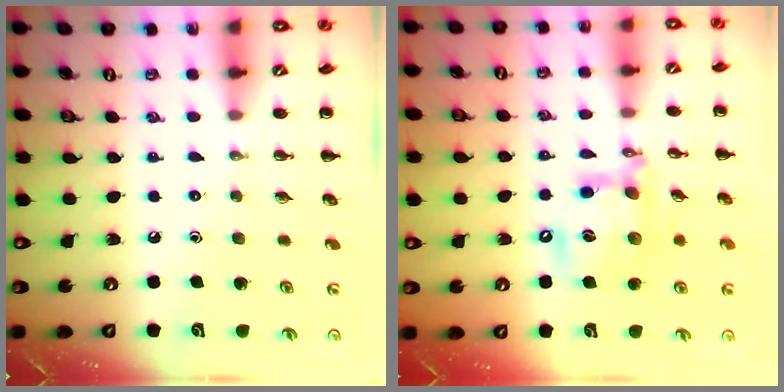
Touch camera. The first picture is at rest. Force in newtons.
{"total": 15.0, "press": 14.6, "slide": 3.2}